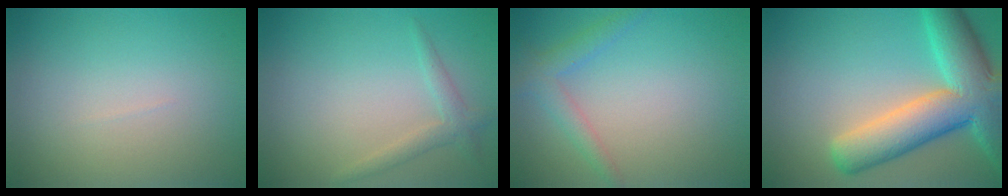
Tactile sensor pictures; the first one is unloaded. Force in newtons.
{"total": 1.8, "press": 1.8, "slide": 0.1}
{"total": 2.3, "press": 2.3, "slide": 0.2}
{"total": 10.7, "press": 10.7, "slide": 0.8}